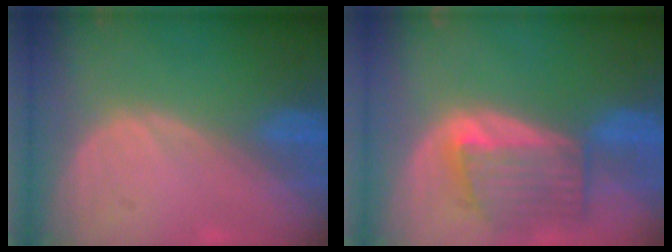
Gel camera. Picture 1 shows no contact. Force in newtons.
{"total": 6.8, "press": 6.5, "slide": 2.2}